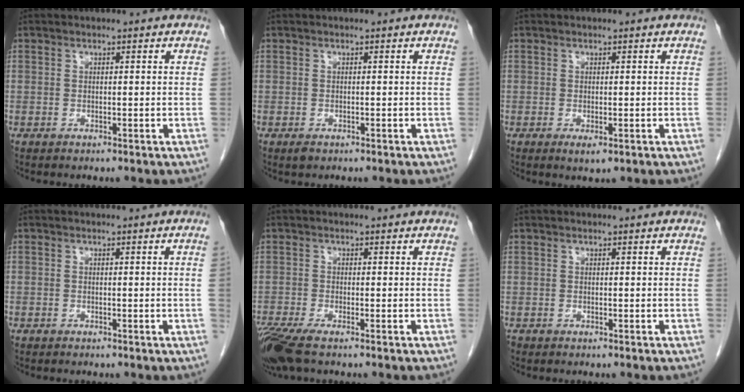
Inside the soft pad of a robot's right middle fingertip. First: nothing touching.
{"total": 0.8, "force": [-0.5, 0.4, 0.5], "torque": [-0.009, -0.001, -0.004]}
{"total": 1.5, "force": [-0.3, 0.5, 1.4], "torque": [-0.020, -0.005, 0.001]}
{"total": 0.7, "force": [-0.2, -0.3, 0.6], "torque": [-0.007, 0.002, -0.004]}
{"total": 5.7, "force": [-4.1, 0.8, 3.9], "torque": [-0.078, -0.016, -0.078]}
{"total": 0.0}